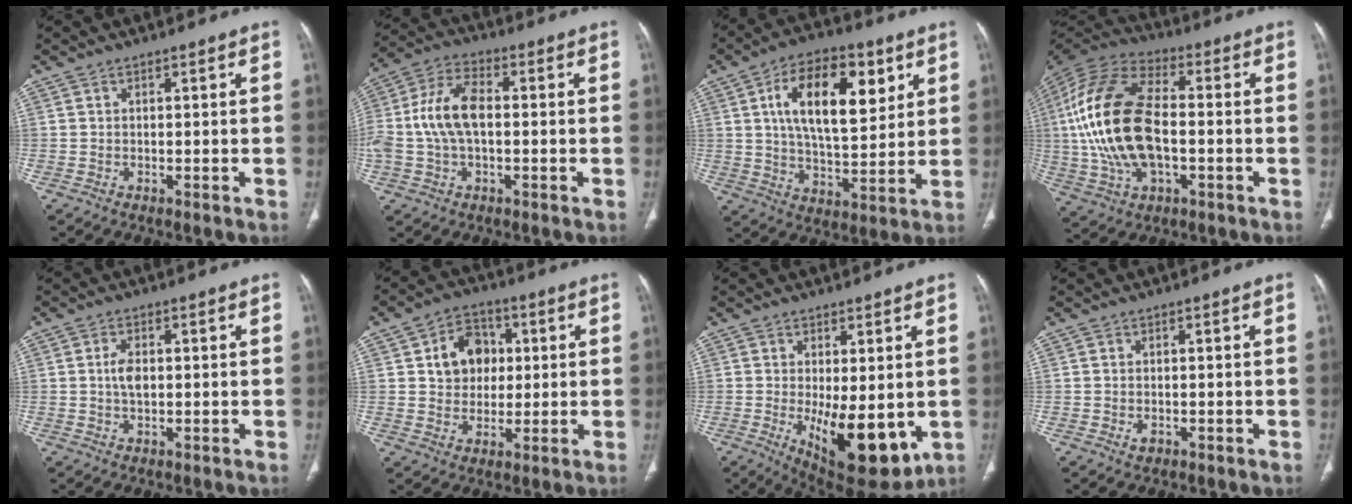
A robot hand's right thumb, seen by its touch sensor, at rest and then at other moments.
{"total": 11.6, "force": [-0.1, 6.6, 9.6], "torque": [-0.202, 0.034, -0.007]}
{"total": 18.0, "force": [6.2, 8.8, 14.5], "torque": [-0.203, -0.017, 0.103]}
{"total": 22.5, "force": [-0.9, 12.1, 19.0], "torque": [-0.399, 0.015, -0.017]}
{"total": 3.4, "force": [0.2, 2.0, 2.7], "torque": [-0.047, 0.003, 0.002]}
{"total": 10.0, "force": [2.1, 8.2, 5.4], "torque": [-0.047, 0.004, 0.031]}
{"total": 13.7, "force": [-2.4, 5.7, 12.2], "torque": [-0.169, -0.028, -0.015]}
{"total": 1.5, "force": [-0.5, 1.1, 0.9], "torque": [-0.015, 0.003, -0.004]}